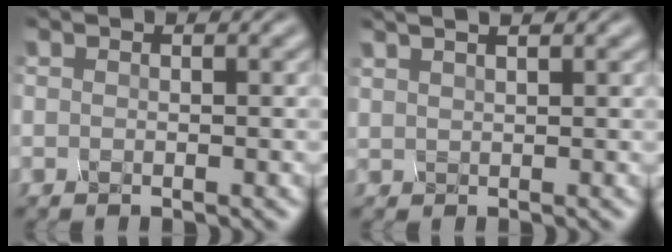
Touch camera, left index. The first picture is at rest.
{"total": 2.6, "force": [2.3, 0.5, 1.2], "torque": [-0.010, 0.030, 0.014]}